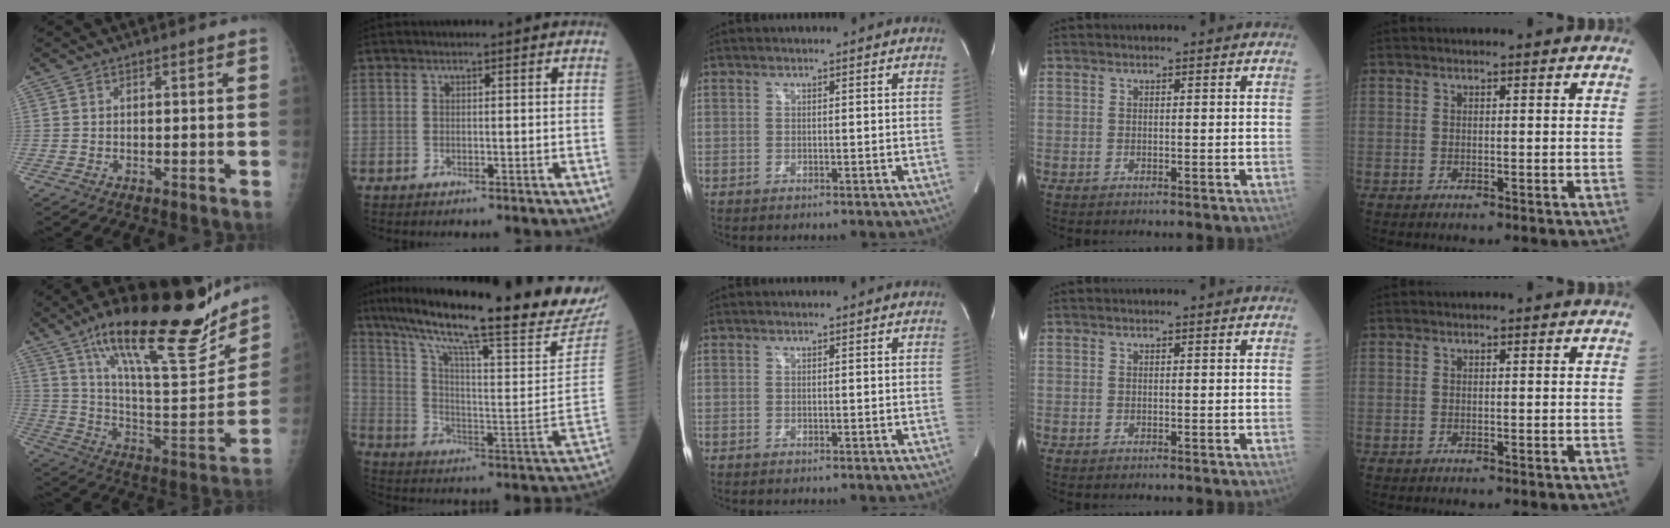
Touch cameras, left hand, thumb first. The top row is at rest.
{"thumb": {"total": 27.9, "force": [19.2, 7.4, 18.8], "torque": [-0.259, -0.078, 0.314]}, "index": {"total": 29.7, "force": [24.6, 3.1, 16.4], "torque": [-0.270, -0.057, 0.327]}}